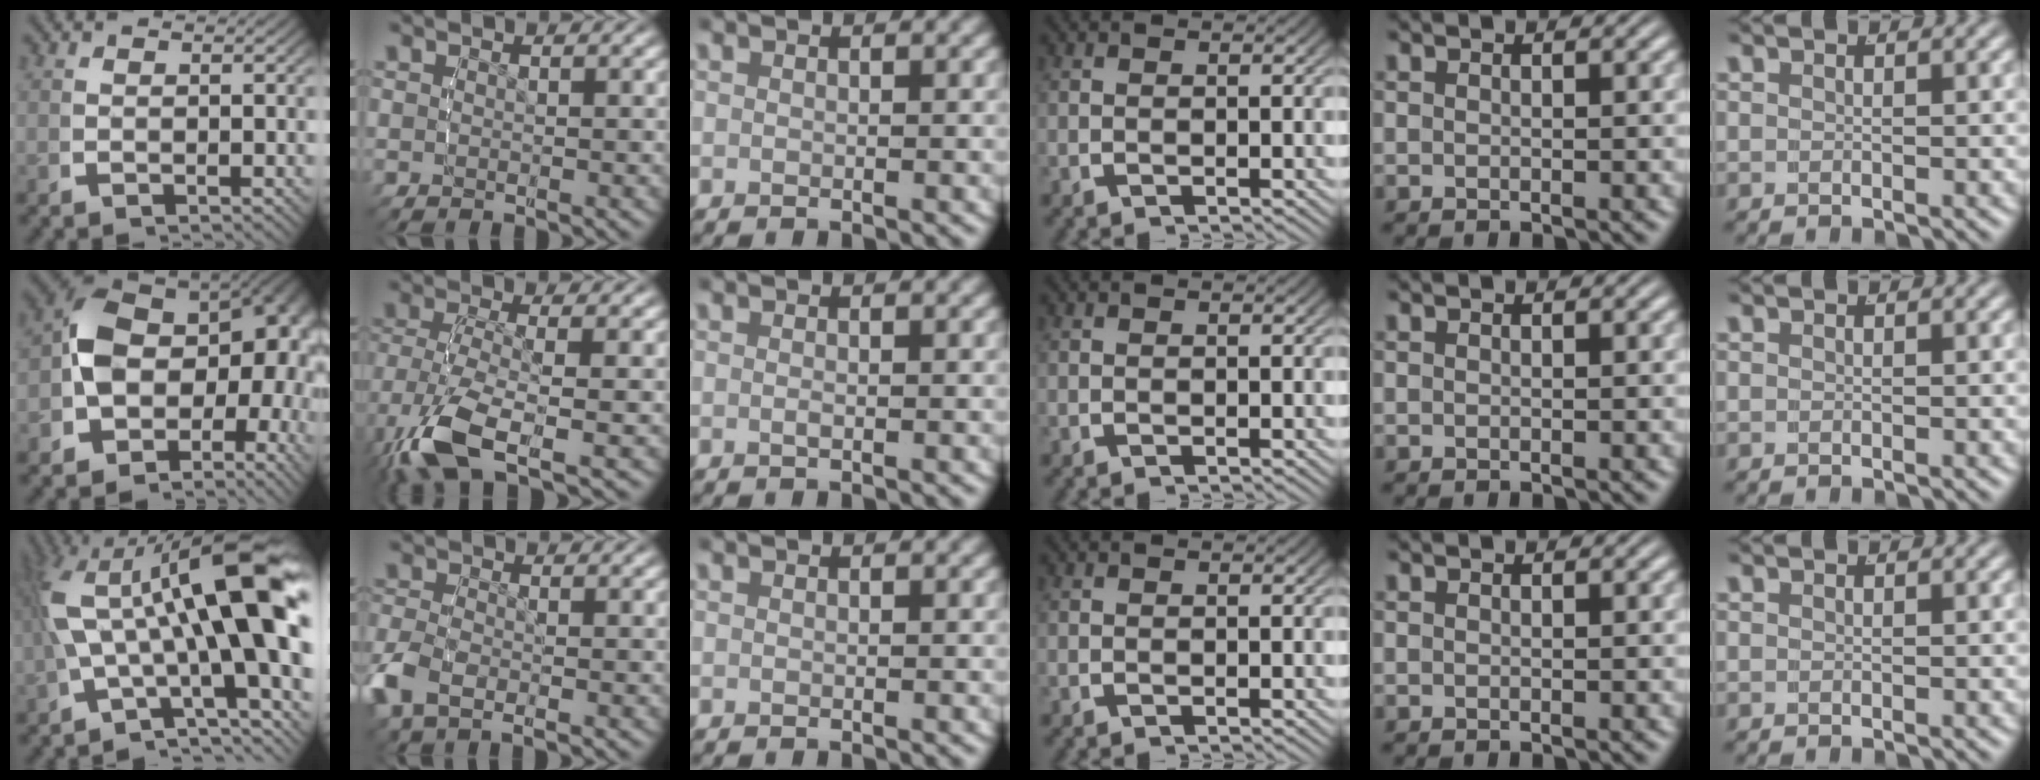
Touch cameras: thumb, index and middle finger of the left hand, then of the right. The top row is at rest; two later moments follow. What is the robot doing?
{"motion": "lift_and_place", "object": "button"}